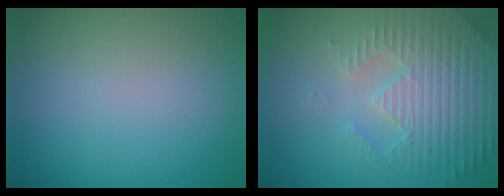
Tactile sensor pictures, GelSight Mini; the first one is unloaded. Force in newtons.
{"total": 4.8, "press": 4.3, "slide": 2.1}